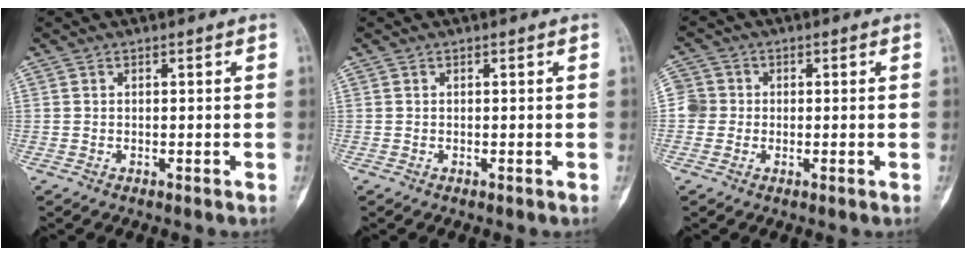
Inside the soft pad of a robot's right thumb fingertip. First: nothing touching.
{"total": 0.0}
{"total": 3.9, "force": [-0.3, 3.9, 0.6], "torque": [0.014, 0.010, -0.015]}